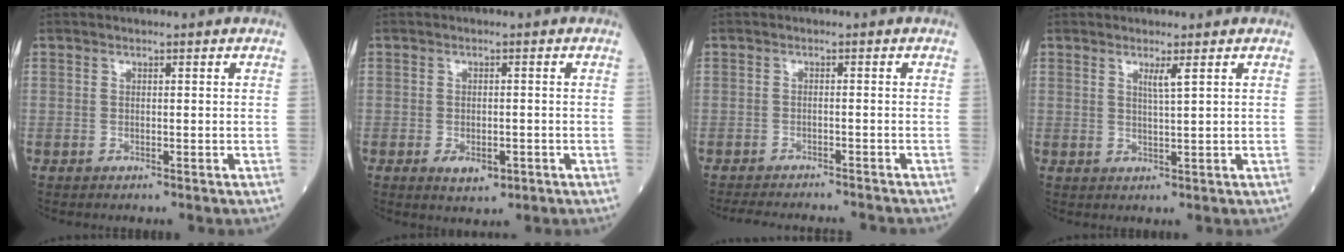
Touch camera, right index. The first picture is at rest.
{"total": 3.3, "force": [-1.5, 1.8, 2.4], "torque": [-0.033, 0.000, -0.012]}
{"total": 9.9, "force": [-9.3, 1.5, 3.0], "torque": [-0.044, -0.004, -0.123]}
{"total": 1.9, "force": [1.0, -0.5, 1.5], "torque": [-0.030, -0.009, 0.020]}